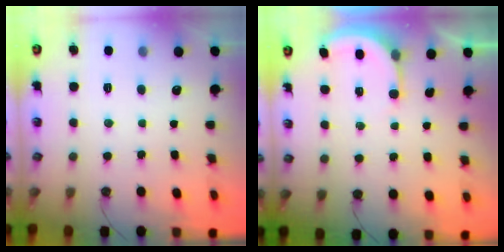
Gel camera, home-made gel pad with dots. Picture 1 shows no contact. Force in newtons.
{"total": 2.5, "press": 2.5, "slide": 0.4}